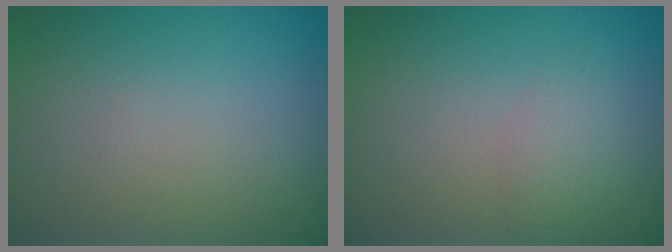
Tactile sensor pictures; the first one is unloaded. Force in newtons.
{"total": 1.6, "press": 1.6, "slide": 0.1}